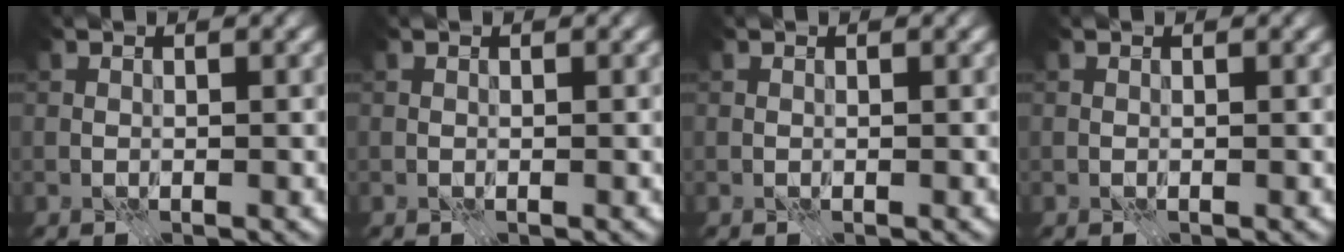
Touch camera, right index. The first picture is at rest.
{"total": 0.0}
{"total": 0.0}
{"total": 0.0}